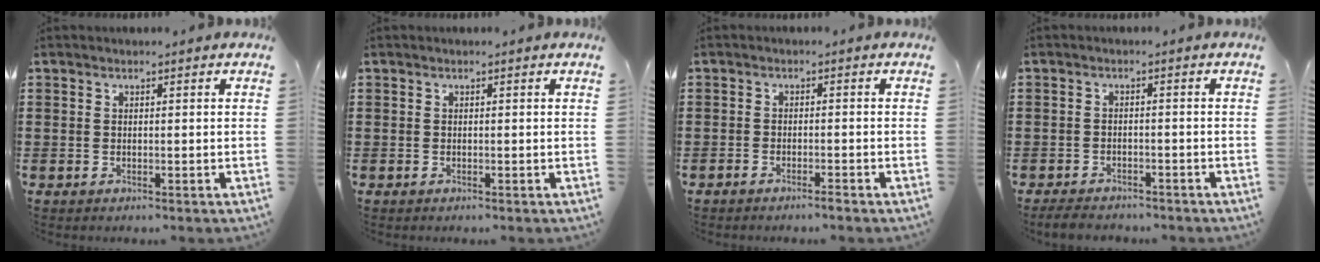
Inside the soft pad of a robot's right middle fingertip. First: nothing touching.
{"total": 0.0}
{"total": 1.4, "force": [-1.2, 0.0, 0.6], "torque": [-0.011, -0.002, -0.023]}
{"total": 2.5, "force": [-2.5, 0.6, 0.3], "torque": [-0.009, 0.002, -0.053]}